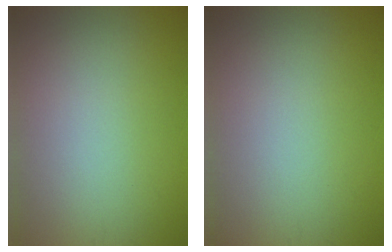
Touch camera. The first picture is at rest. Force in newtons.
{"total": 0.0}